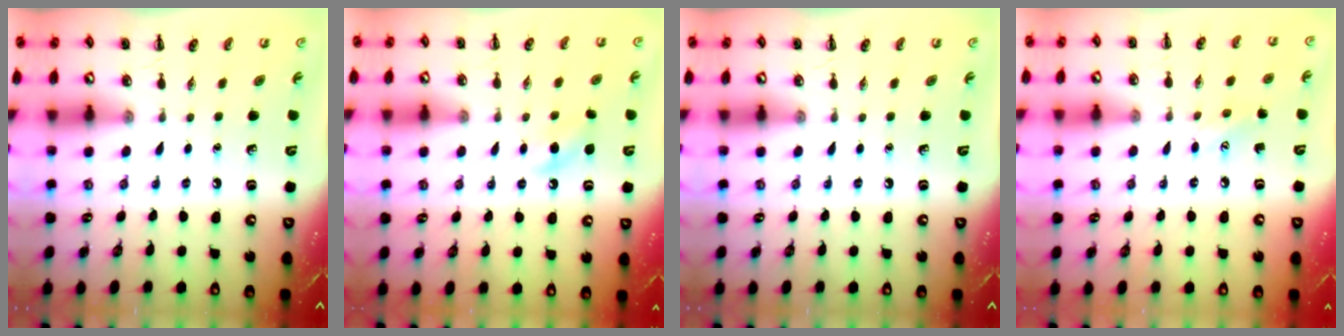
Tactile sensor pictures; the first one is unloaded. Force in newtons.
{"total": 6.1, "press": 5.8, "slide": 1.8}
{"total": 0.0}
{"total": 6.0, "press": 5.8, "slide": 1.5}